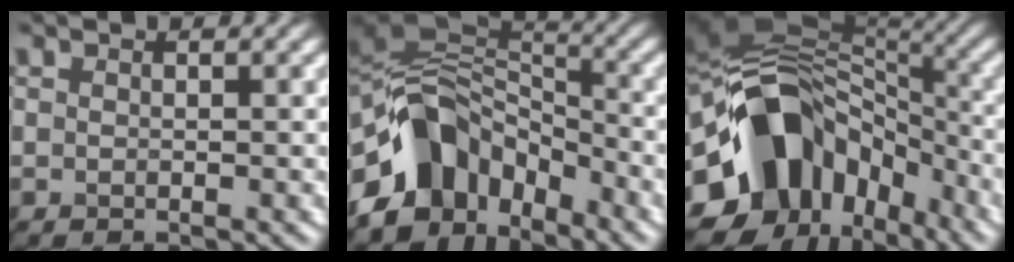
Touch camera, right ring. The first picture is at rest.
{"total": 9.6, "force": [-5.3, 6.3, 5.0], "torque": [-0.068, 0.014, -0.115]}
{"total": 14.7, "force": [-3.5, 11.1, 9.1], "torque": [-0.162, 0.006, -0.071]}